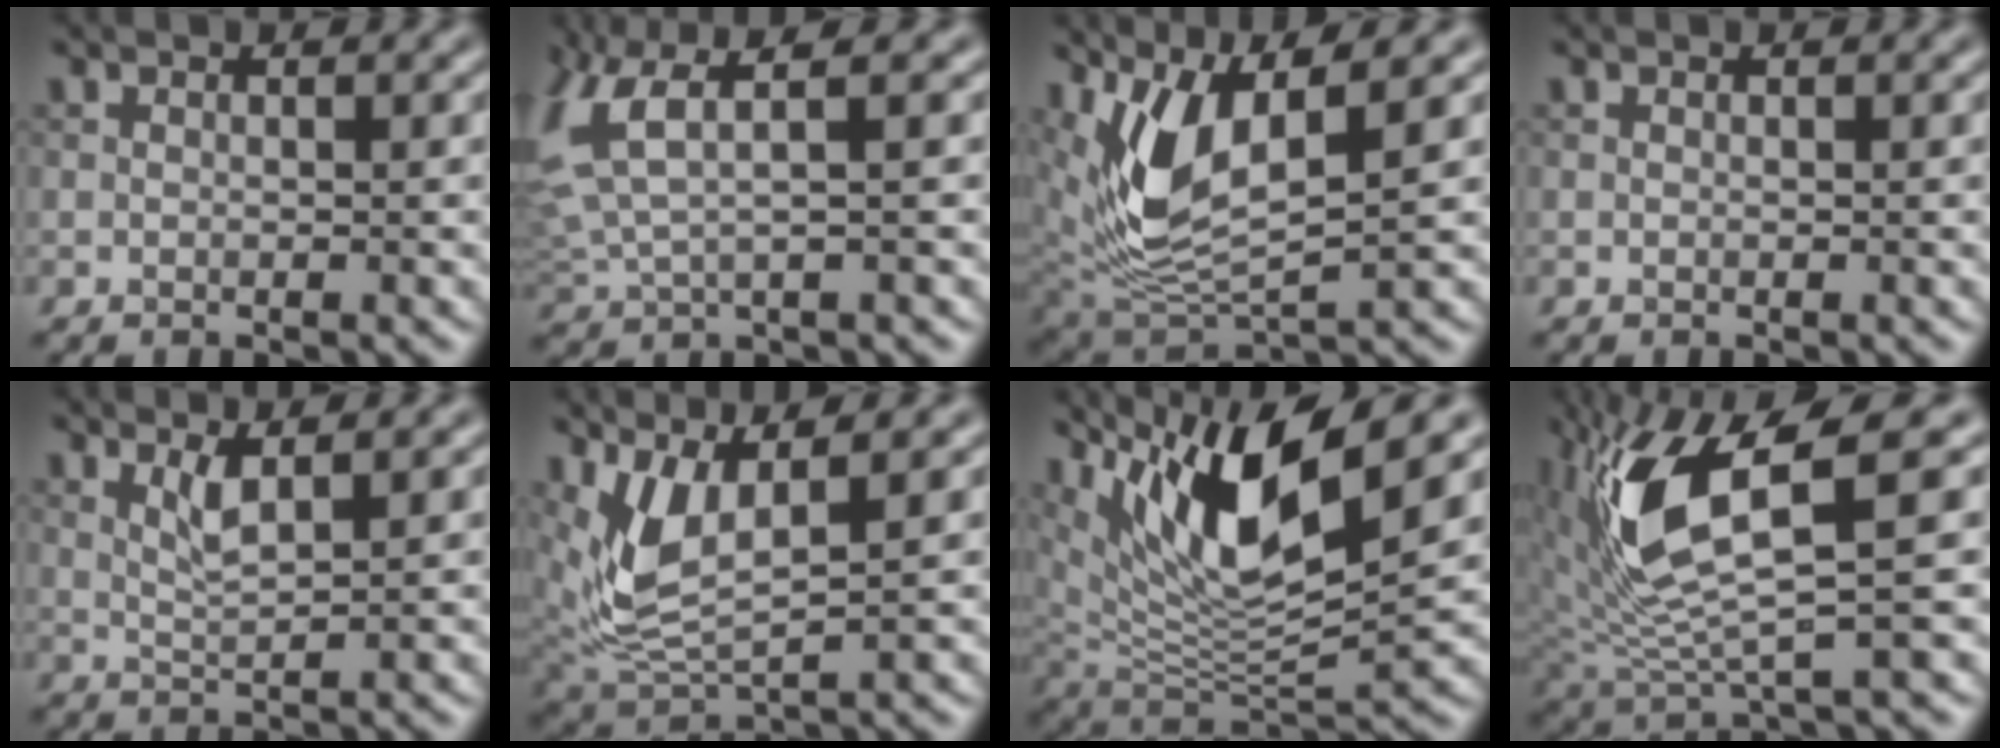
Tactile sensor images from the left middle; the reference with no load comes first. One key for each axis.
{"total": 5.5, "fx": 2.3, "fy": 1.9, "fz": 4.6, "tx": -0.123, "ty": 0.007, "tz": 0.049}
{"total": 6.8, "fx": 2.6, "fy": 2.6, "fz": 5.7, "tx": -0.133, "ty": -0.016, "tz": 0.056}
{"total": 0.0}
{"total": 1.9, "fx": 0.9, "fy": 0.3, "fz": 1.7, "tx": -0.037, "ty": -0.002, "tz": 0.019}
{"total": 4.6, "fx": 1.7, "fy": 1.8, "fz": 3.9, "tx": -0.102, "ty": -0.012, "tz": 0.043}
{"total": 10.9, "fx": 5.5, "fy": 2.8, "fz": 9.0, "tx": -0.165, "ty": -0.005, "tz": 0.107}
{"total": 9.0, "fx": 2.3, "fy": 2.6, "fz": 8.3, "tx": -0.188, "ty": -0.007, "tz": 0.050}